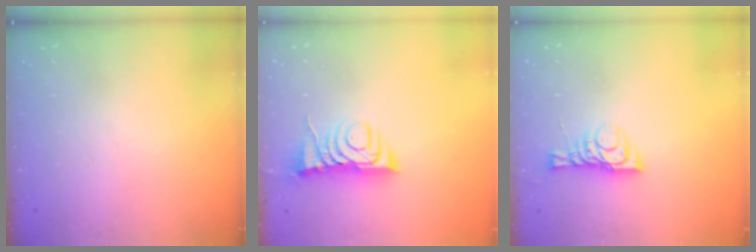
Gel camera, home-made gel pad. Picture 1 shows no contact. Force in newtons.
{"total": 8.3, "press": 8.3, "slide": 0.5}
{"total": 7.0, "press": 6.9, "slide": 0.5}